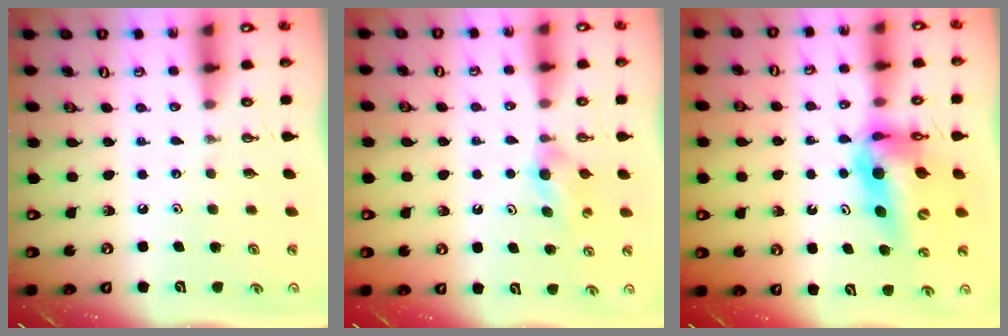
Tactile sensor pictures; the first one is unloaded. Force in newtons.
{"total": 5.2, "press": 5.1, "slide": 0.9}
{"total": 13.2, "press": 12.8, "slide": 3.4}